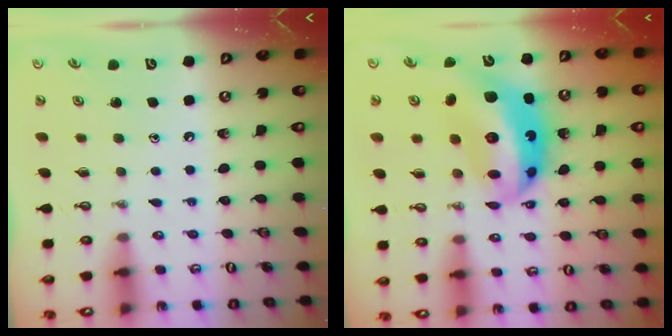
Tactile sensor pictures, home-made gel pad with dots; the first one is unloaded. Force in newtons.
{"total": 16.1, "press": 16.0, "slide": 1.5}